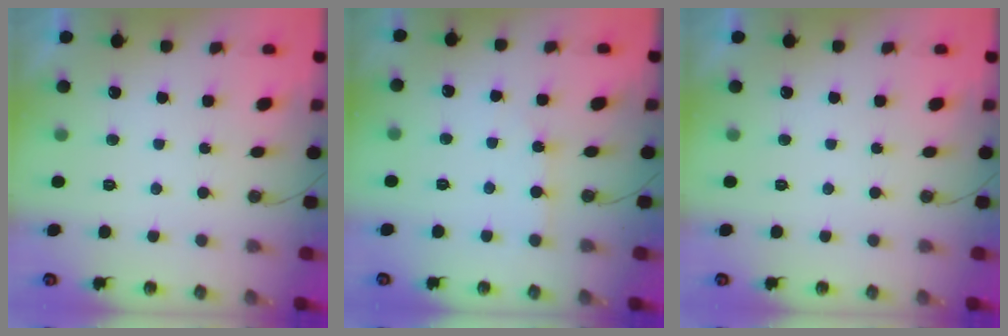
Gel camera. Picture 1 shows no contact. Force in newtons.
{"total": 2.4, "press": 2.4, "slide": 0.3}
{"total": 0.0}